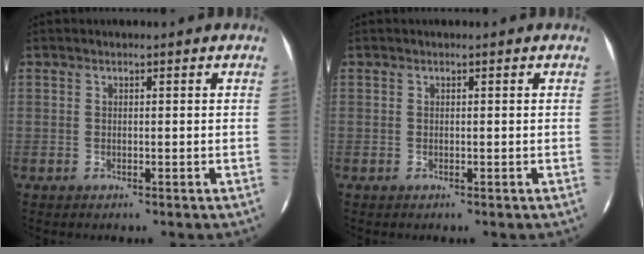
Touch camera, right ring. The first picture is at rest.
{"total": 0.0}